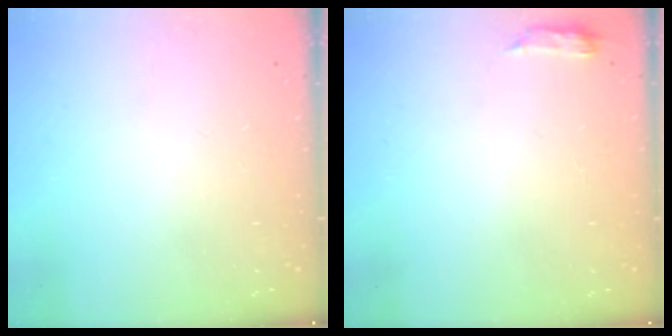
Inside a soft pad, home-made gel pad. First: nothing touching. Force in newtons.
{"total": 5.1, "press": 5.0, "slide": 0.9}